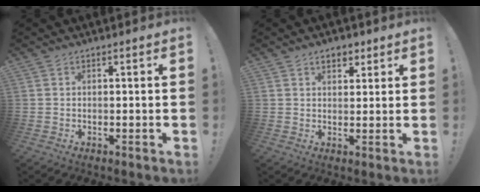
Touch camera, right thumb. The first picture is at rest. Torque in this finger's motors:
{"motor_torque": [0.34, 0.52, 0.07, -0.08, 0.00]}